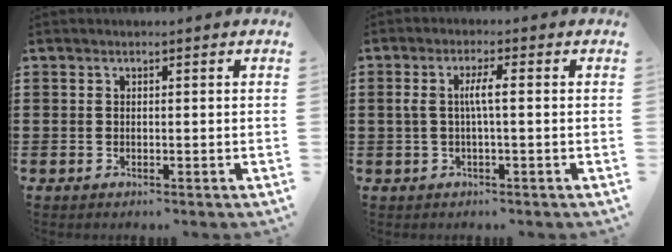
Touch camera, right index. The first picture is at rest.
{"total": 3.4, "force": [0.0, 0.6, 3.4], "torque": [-0.072, 0.000, -0.006]}